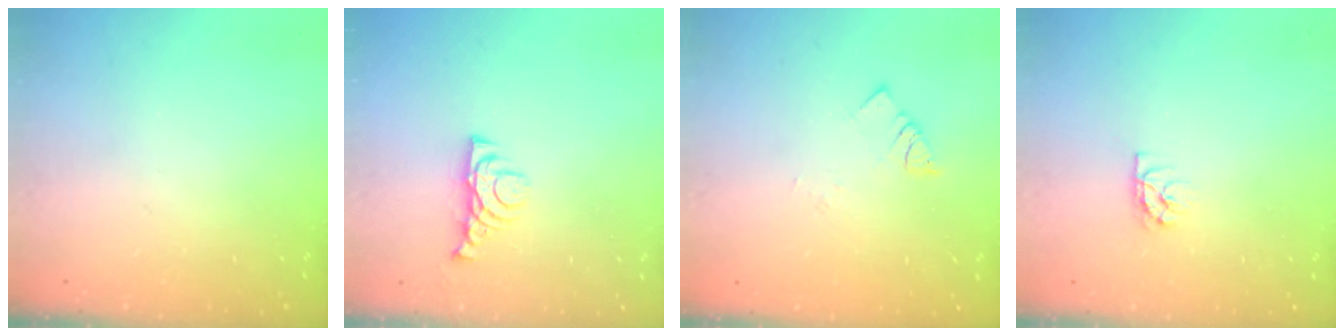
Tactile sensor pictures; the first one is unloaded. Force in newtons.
{"total": 5.5, "press": 5.4, "slide": 1.1}
{"total": 2.8, "press": 2.8, "slide": 0.3}
{"total": 3.9, "press": 3.9, "slide": 0.3}